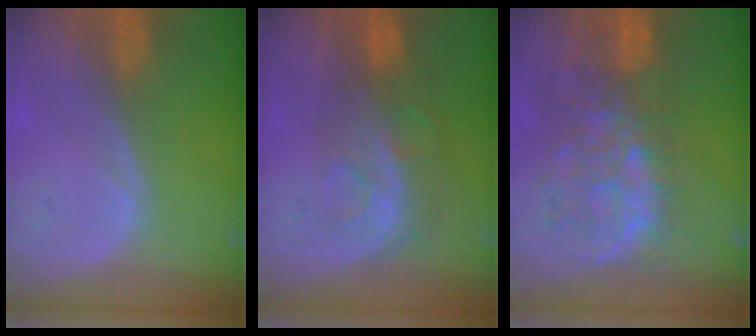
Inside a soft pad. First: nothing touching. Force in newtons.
{"total": 8.3, "press": 7.0, "slide": 4.5}
{"total": 10.6, "press": 9.5, "slide": 4.9}